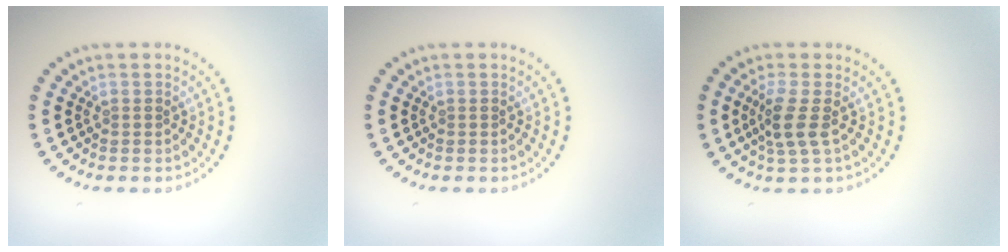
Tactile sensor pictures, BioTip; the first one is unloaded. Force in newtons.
{"total": 0.0}
{"total": 2.6, "press": 2.1, "slide": 1.6}